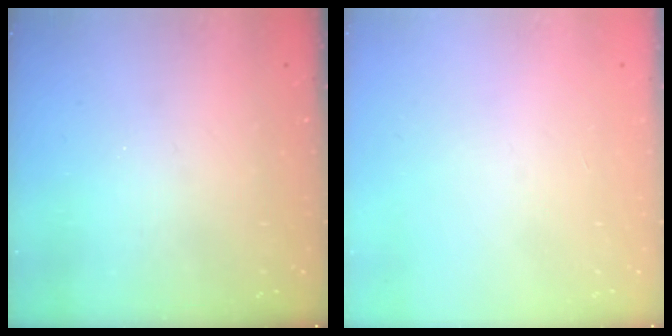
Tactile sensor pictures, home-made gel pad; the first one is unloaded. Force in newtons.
{"total": 0.0}